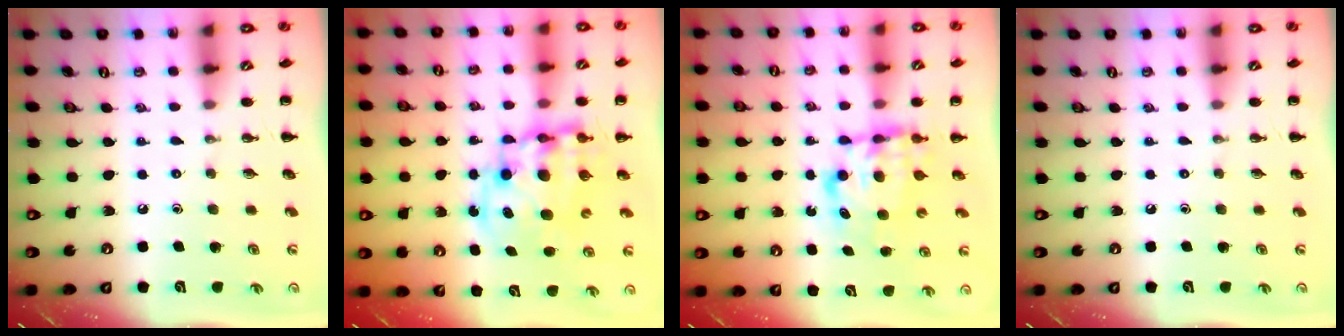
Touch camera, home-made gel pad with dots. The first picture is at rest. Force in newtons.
{"total": 12.8, "press": 12.4, "slide": 3.1}
{"total": 6.9, "press": 6.8, "slide": 1.1}
{"total": 0.0}